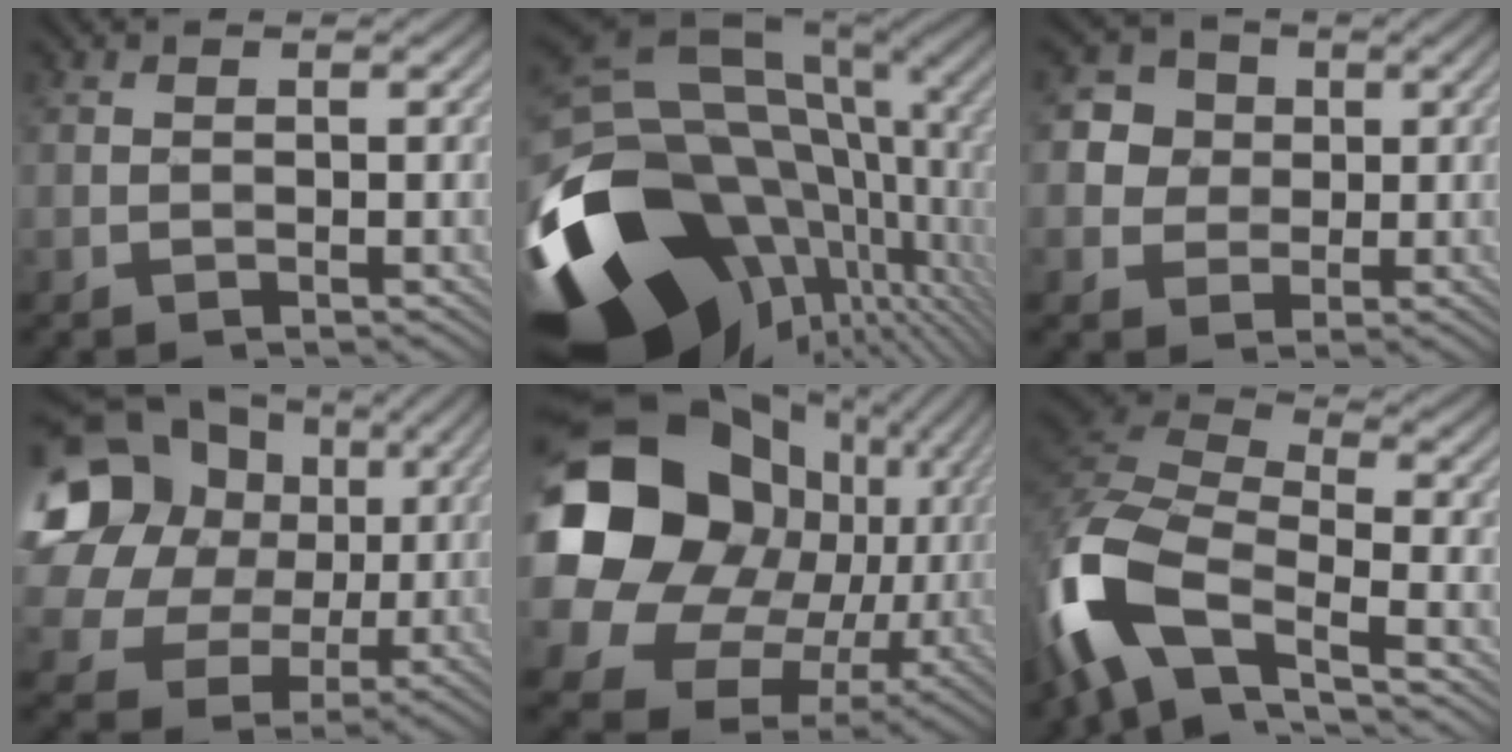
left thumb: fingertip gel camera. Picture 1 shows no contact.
{"total": 20.4, "force": [-6.0, 13.3, 14.3], "torque": [-0.326, -0.027, -0.093]}
{"total": 4.5, "force": [0.9, 4.3, 1.3], "torque": [-0.052, 0.009, 0.002]}
{"total": 19.0, "force": [6.2, 15.9, 8.5], "torque": [-0.269, 0.039, 0.125]}
{"total": 24.8, "force": [2.0, 21.0, 13.1], "torque": [-0.317, -0.044, 0.045]}
{"total": 13.6, "force": [-6.7, 6.6, 9.8], "torque": [-0.245, -0.011, -0.146]}